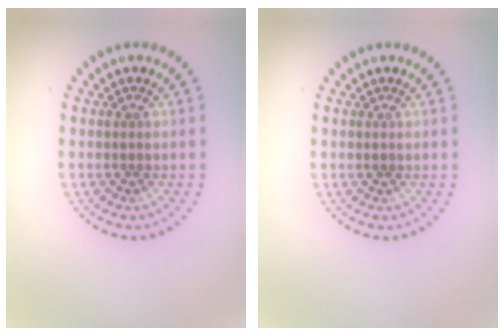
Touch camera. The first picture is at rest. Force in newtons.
{"total": 0.5, "press": 0.5, "slide": 0.1}